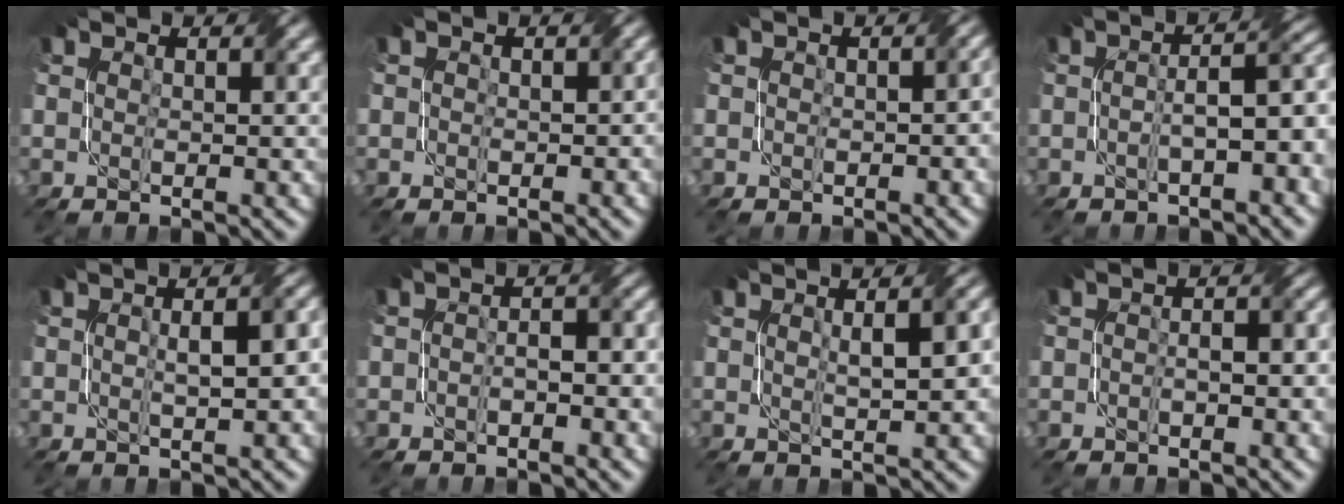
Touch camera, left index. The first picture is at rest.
{"total": 1.2, "force": [0.1, 1.0, 0.6], "torque": [-0.009, -0.004, -0.004]}
{"total": 2.5, "force": [0.1, 1.7, 1.8], "torque": [-0.014, -0.004, 0.000]}
{"total": 5.8, "force": [-1.5, 1.7, 5.3], "torque": [-0.073, 0.015, -0.025]}
{"total": 4.2, "force": [0.2, 1.3, 4.0], "torque": [-0.042, 0.018, 0.003]}
{"total": 2.8, "force": [-1.0, 1.3, 2.2], "torque": [-0.033, 0.002, -0.014]}
{"total": 4.6, "force": [0.7, 1.3, 4.4], "torque": [-0.045, 0.019, 0.007]}
{"total": 3.1, "force": [-0.5, 1.6, 2.6], "torque": [-0.035, 0.007, -0.016]}